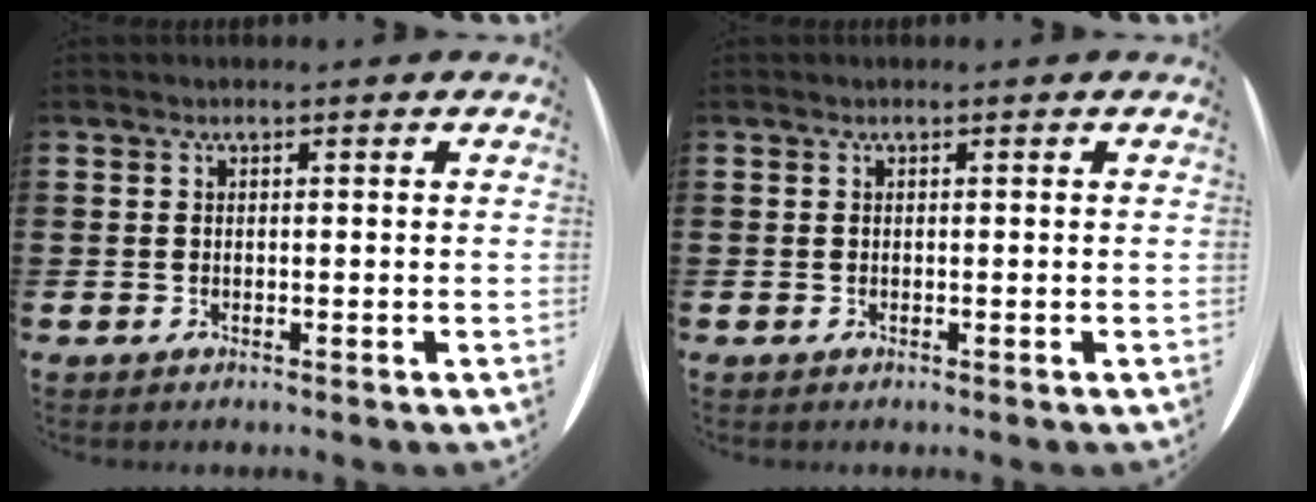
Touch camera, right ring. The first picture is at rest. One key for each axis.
{"total": 0.0}